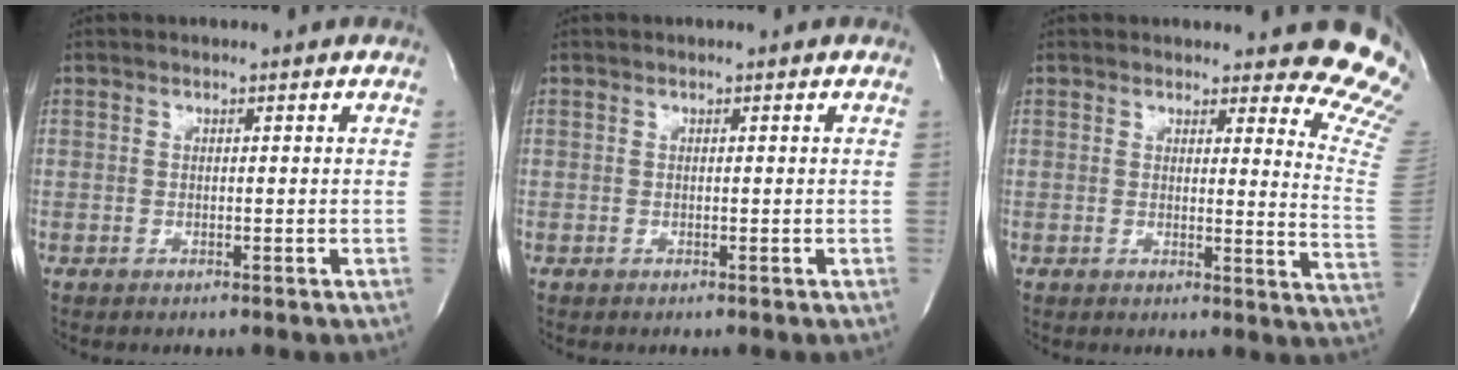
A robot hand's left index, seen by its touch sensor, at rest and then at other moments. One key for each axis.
{"total": 0.0}
{"total": 11.4, "fx": 10.5, "fy": 1.4, "fz": 4.3, "tx": -0.025, "ty": -0.106, "tz": 0.082}